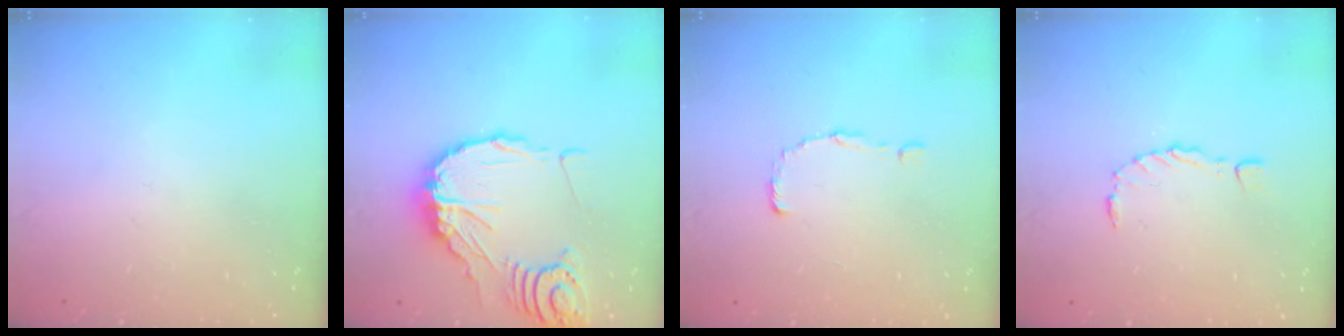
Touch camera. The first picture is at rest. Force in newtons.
{"total": 16.1, "press": 16.0, "slide": 1.9}
{"total": 0.6, "press": 0.6, "slide": 0.0}
{"total": 1.5, "press": 1.4, "slide": 0.3}